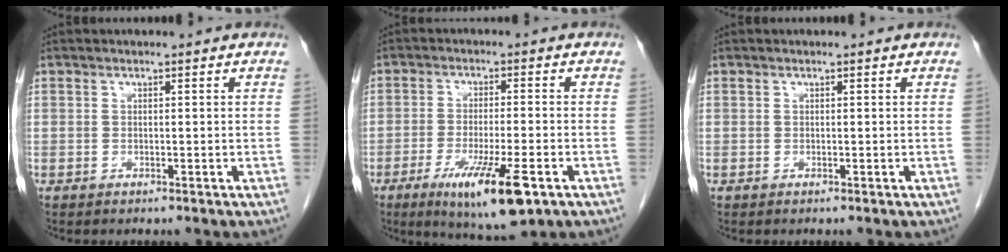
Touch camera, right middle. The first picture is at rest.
{"total": 11.2, "force": [-5.6, 1.4, 9.6], "torque": [-0.167, -0.030, -0.086]}
{"total": 0.0}